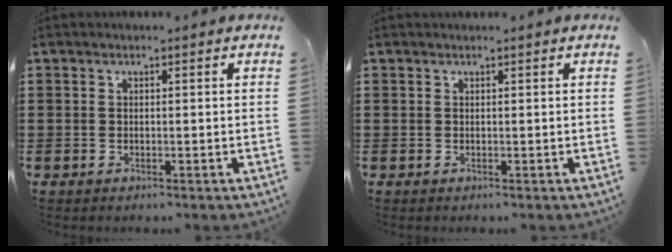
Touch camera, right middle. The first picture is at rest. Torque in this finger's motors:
{"motor_torque": [-0.09, 0.11, -0.04, -0.01]}